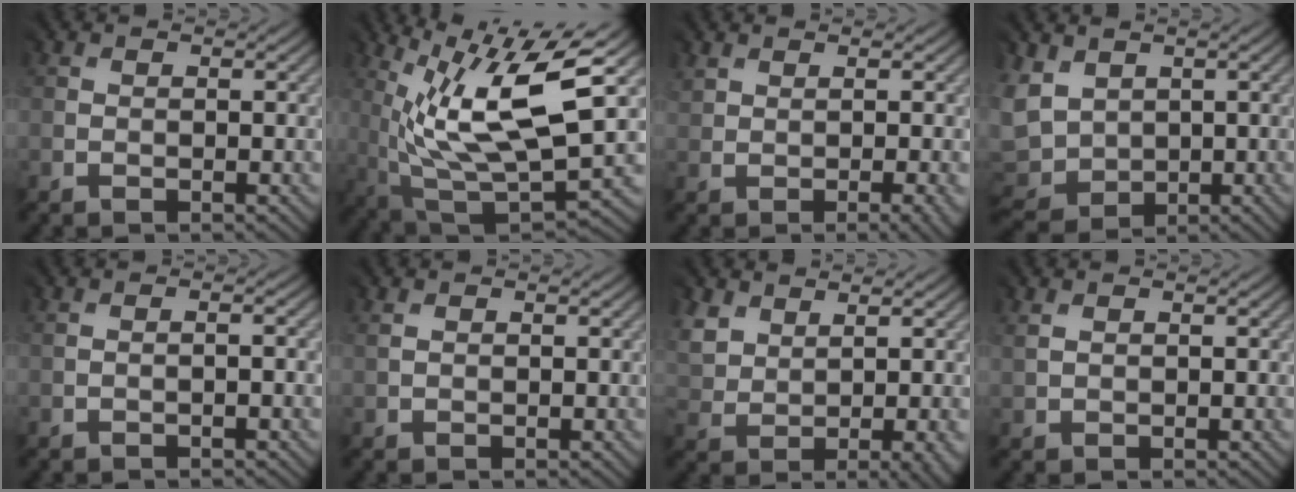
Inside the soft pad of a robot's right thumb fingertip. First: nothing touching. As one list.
[{"total": 13.6, "force": [4.0, 4.4, 12.2], "torque": [-0.234, -0.002, 0.083]}, {"total": 3.2, "force": [0.3, 0.7, 3.1], "torque": [-0.045, 0.001, 0.010]}, {"total": 5.5, "force": [1.7, 4.9, 1.8], "torque": [-0.096, -0.006, 0.034]}, {"total": 0.9, "force": [-0.5, -0.8, -0.2], "torque": [0.008, 0.002, -0.007]}, {"total": 1.5, "force": [0.8, 0.9, 0.9], "torque": [-0.013, 0.001, 0.018]}, {"total": 4.7, "force": [2.9, 2.5, 2.6], "torque": [-0.060, 0.003, 0.059]}, {"total": 1.8, "force": [1.4, 1.1, 0.6], "torque": [-0.010, 0.004, 0.031]}]